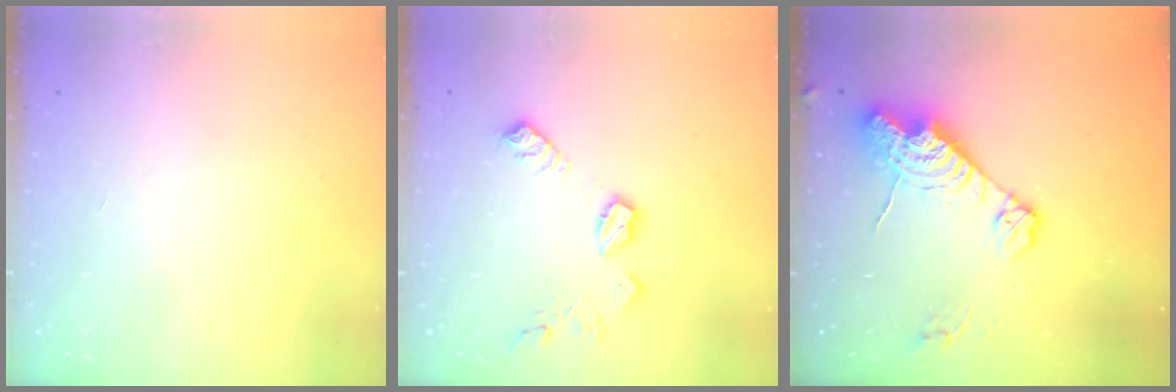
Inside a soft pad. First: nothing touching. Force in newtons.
{"total": 10.7, "press": 10.7, "slide": 0.6}
{"total": 13.9, "press": 13.8, "slide": 1.3}